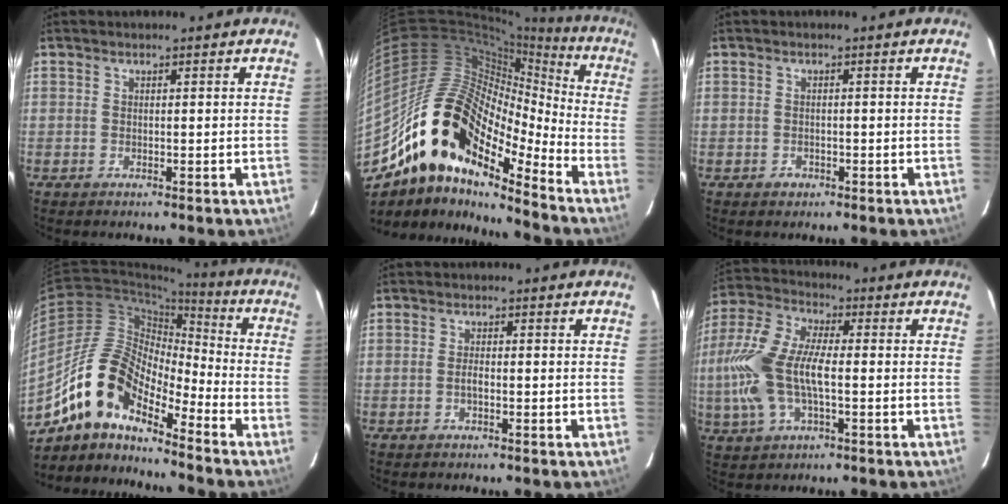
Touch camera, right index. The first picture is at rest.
{"total": 19.9, "force": [-13.3, 8.3, 12.2], "torque": [-0.198, -0.001, -0.259]}
{"total": 1.7, "force": [-0.8, 1.4, 0.3], "torque": [-0.004, 0.003, -0.009]}
{"total": 14.3, "force": [-10.7, 4.7, 8.1], "torque": [-0.137, 0.006, -0.216]}
{"total": 1.4, "force": [-0.5, 0.5, 1.2], "torque": [-0.026, 0.002, -0.010]}
{"total": 14.7, "force": [-1.6, 6.8, 13.0], "torque": [-0.289, 0.010, -0.035]}